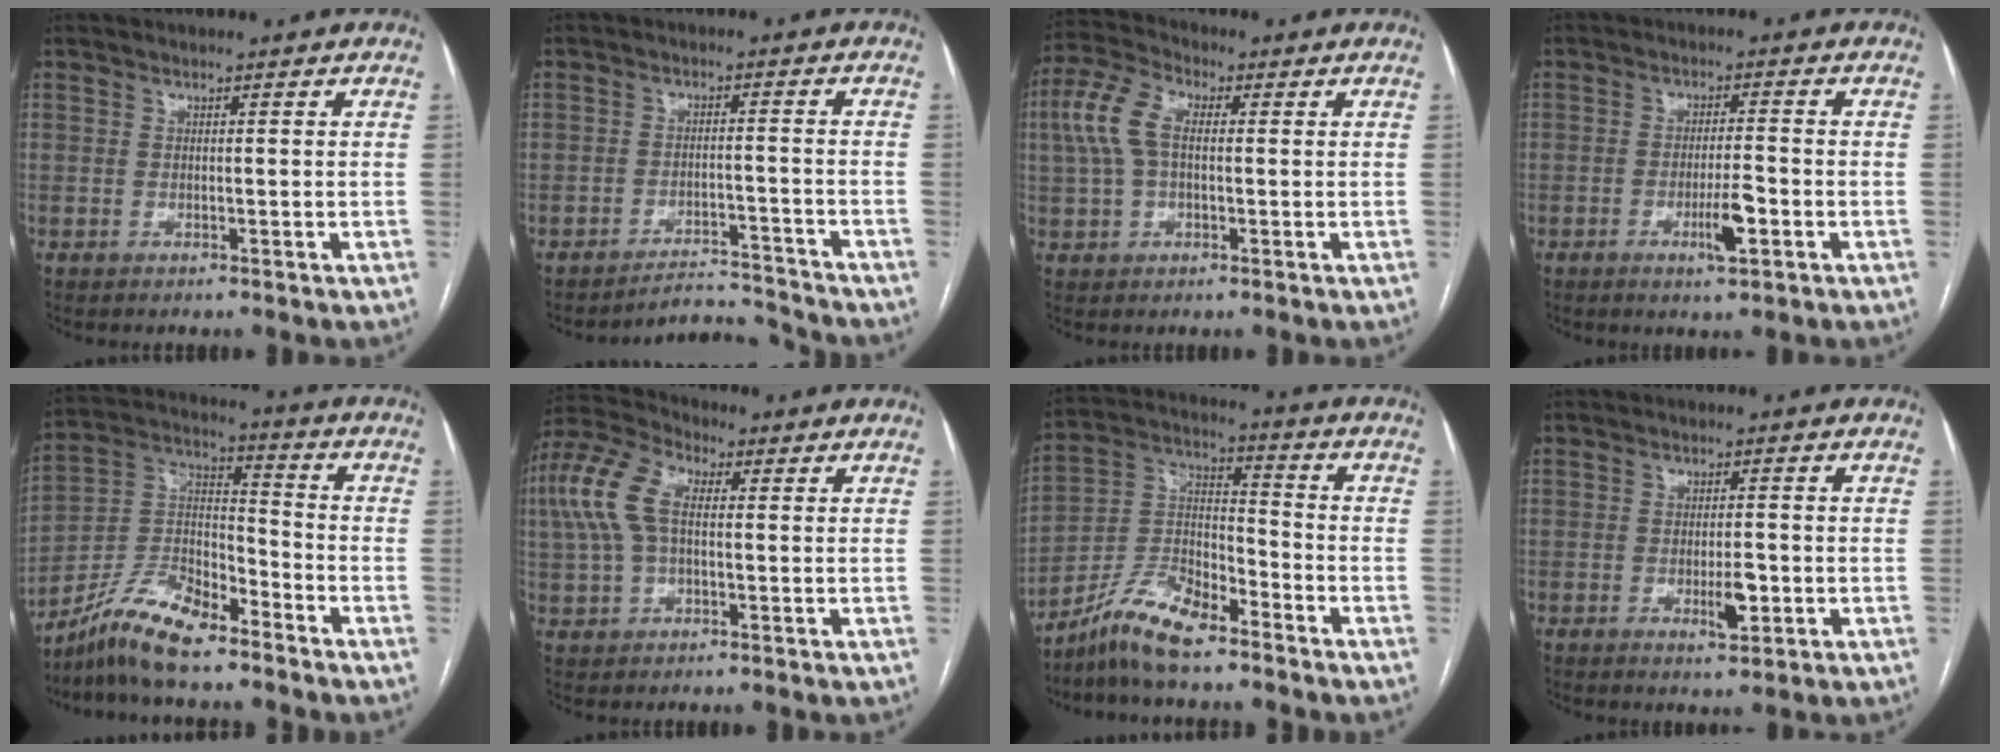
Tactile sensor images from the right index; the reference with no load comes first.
{"total": 5.5, "force": [-5.3, -0.3, -1.4], "torque": [0.027, 0.018, -0.082]}
{"total": 7.4, "force": [0.8, 3.8, 6.3], "torque": [-0.167, 0.030, 0.013]}
{"total": 4.9, "force": [-2.0, 0.5, 4.4], "torque": [-0.077, -0.004, -0.033]}
{"total": 11.3, "force": [-9.4, 2.8, 5.6], "torque": [-0.110, 0.022, -0.177]}
{"total": 9.4, "force": [1.2, 4.8, 8.0], "torque": [-0.207, 0.035, 0.019]}
{"total": 10.3, "force": [-8.5, 2.6, 5.2], "torque": [-0.106, 0.017, -0.162]}
{"total": 3.7, "force": [-1.1, 1.0, 3.4], "torque": [-0.057, -0.001, -0.012]}